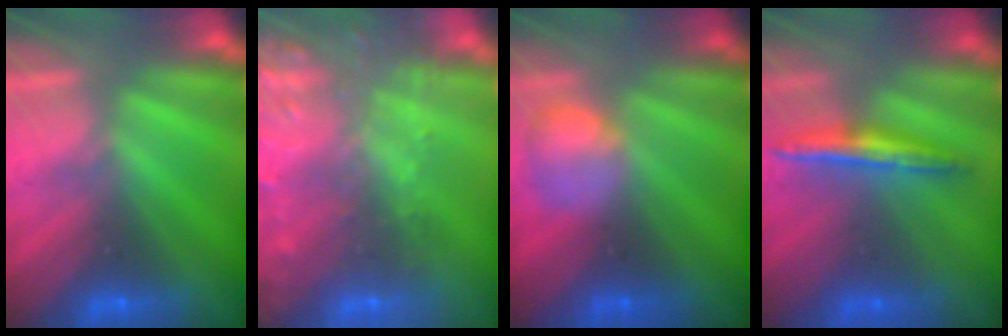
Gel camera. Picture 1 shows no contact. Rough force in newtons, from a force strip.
{"total": 5.9}
{"total": 2.3}
{"total": 1.6}